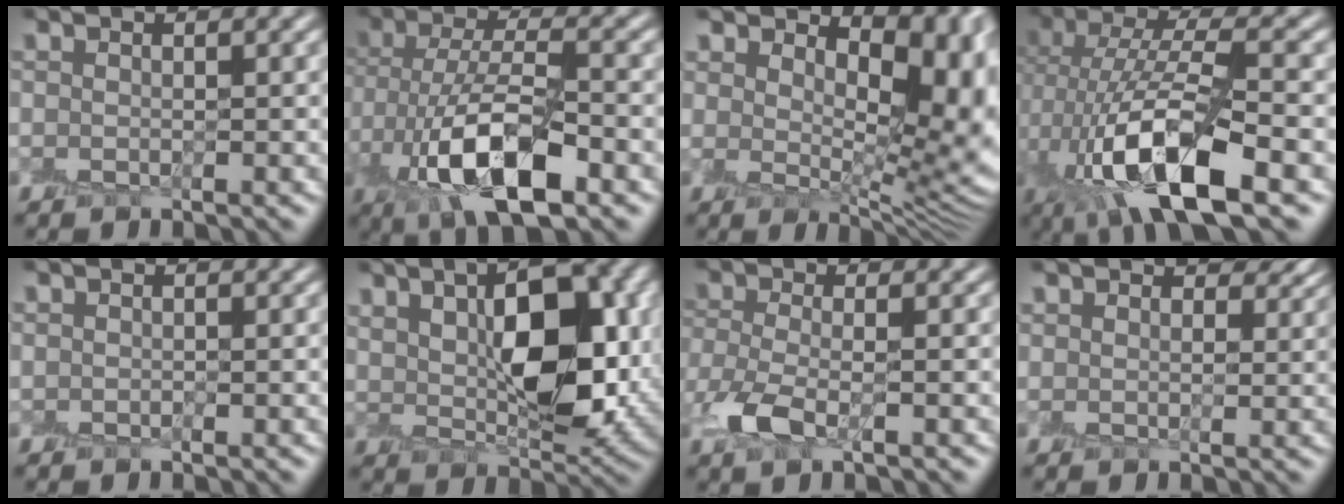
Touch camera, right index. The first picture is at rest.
{"total": 9.7, "force": [-3.8, 4.2, 7.9], "torque": [-0.153, -0.001, -0.068]}
{"total": 9.3, "force": [3.4, 4.5, 7.3], "torque": [-0.089, -0.004, 0.060]}
{"total": 10.5, "force": [-2.5, 4.1, 9.4], "torque": [-0.178, 0.011, -0.046]}
{"total": 0.0}
{"total": 9.9, "force": [2.2, 5.0, 8.3], "torque": [-0.116, 0.008, 0.041]}
{"total": 2.9, "force": [-1.3, 1.3, 2.3], "torque": [-0.061, -0.002, -0.028]}
{"total": 5.6, "force": [4.0, 2.7, 2.9], "torque": [-0.035, 0.014, 0.052]}